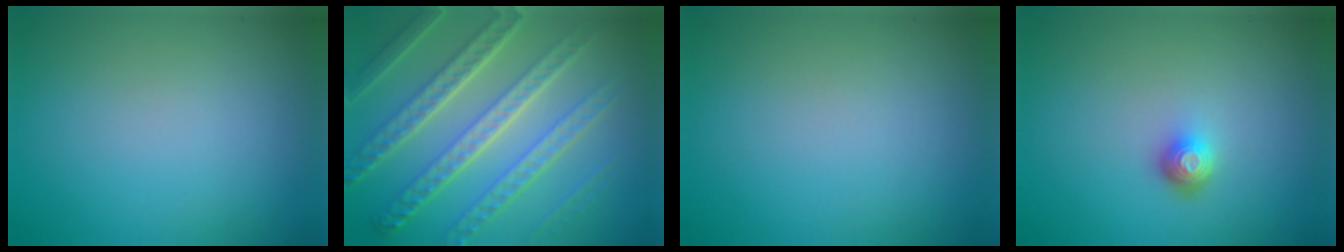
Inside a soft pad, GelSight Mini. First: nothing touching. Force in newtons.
{"total": 8.9, "press": 6.2, "slide": 6.4}
{"total": 0.0}
{"total": 1.7, "press": 1.3, "slide": 1.2}